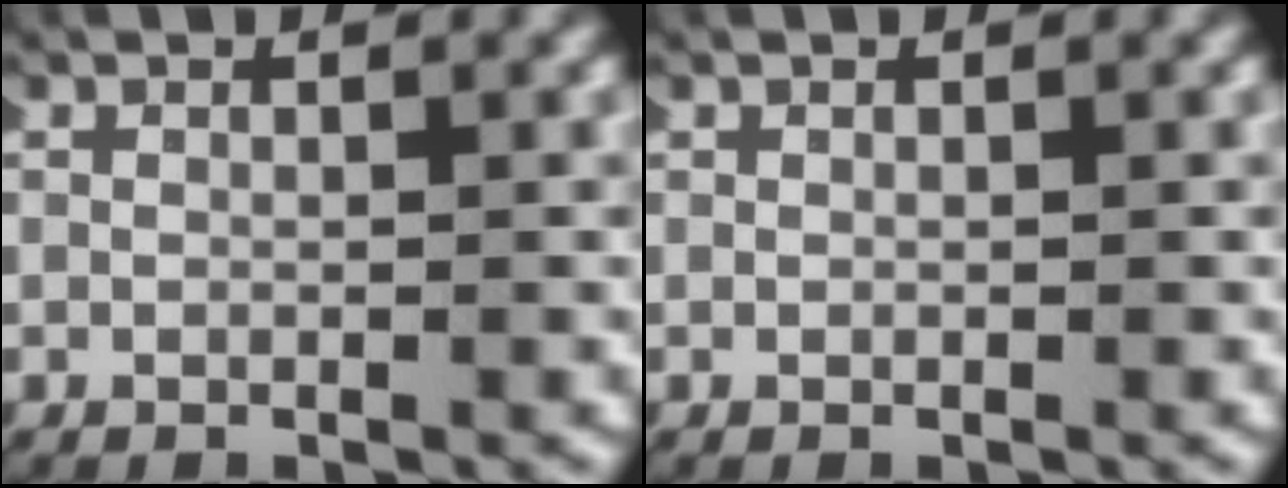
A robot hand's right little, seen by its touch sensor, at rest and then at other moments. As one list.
[{"total": 0.0}]